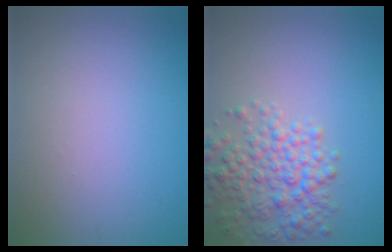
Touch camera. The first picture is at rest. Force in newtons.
{"total": 4.8, "press": 4.8, "slide": 0.2}